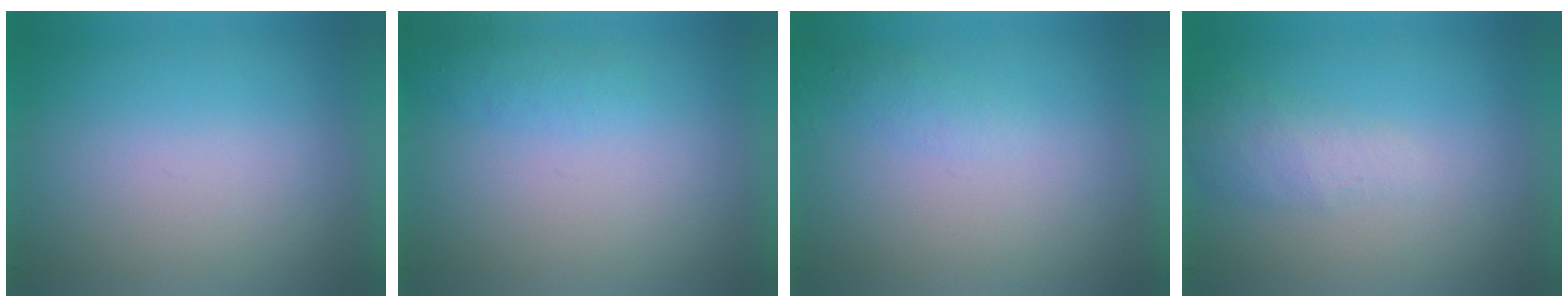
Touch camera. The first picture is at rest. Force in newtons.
{"total": 1.3}
{"total": 1.1}
{"total": 2.2}